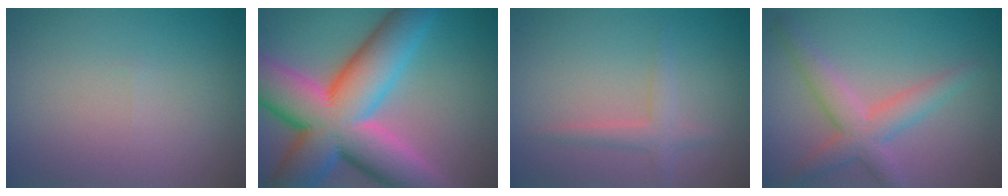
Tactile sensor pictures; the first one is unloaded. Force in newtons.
{"total": 15.7, "press": 15.7, "slide": 0.9}
{"total": 1.9, "press": 1.9, "slide": 0.1}
{"total": 4.0, "press": 4.0, "slide": 0.3}